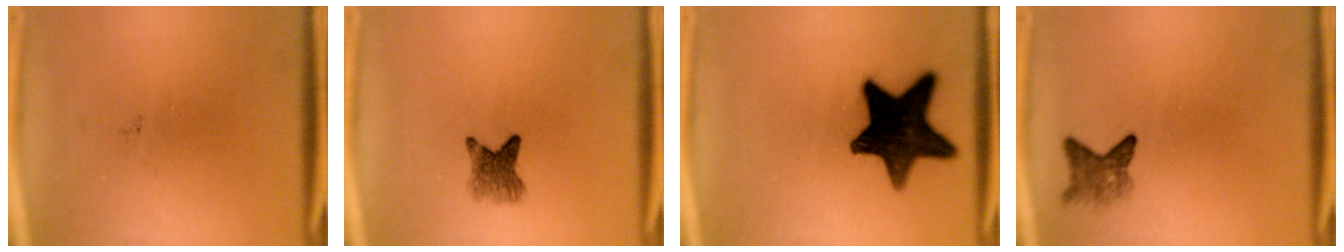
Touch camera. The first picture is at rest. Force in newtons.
{"total": 3.6}
{"total": 16.3}
{"total": 2.8}